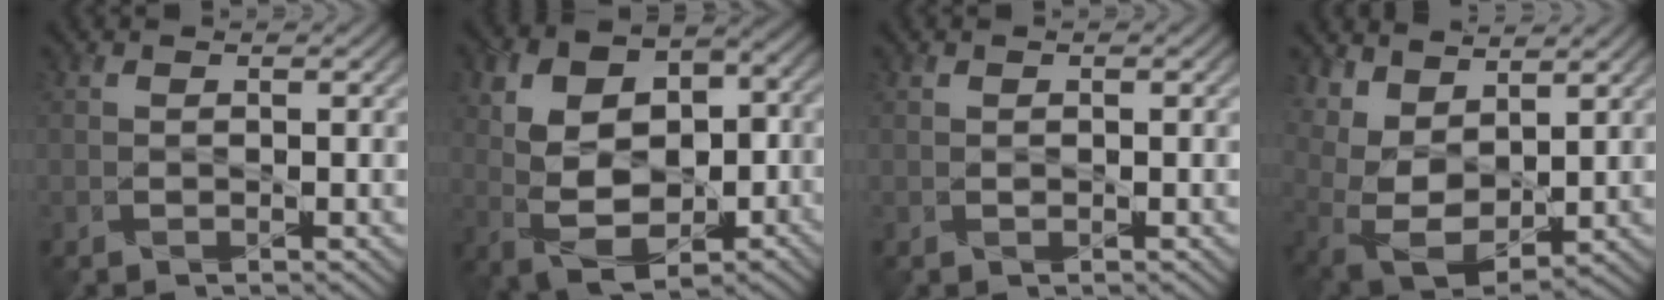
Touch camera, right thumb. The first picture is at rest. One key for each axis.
{"total": 10.1, "fx": 0.2, "fy": 6.5, "fz": 7.8, "tx": -0.159, "ty": 0.003, "tz": 0.010}
{"total": 0.0}
{"total": 8.7, "fx": 5.2, "fy": 4.3, "fz": 5.5, "tx": -0.138, "ty": 0.006, "tz": 0.096}